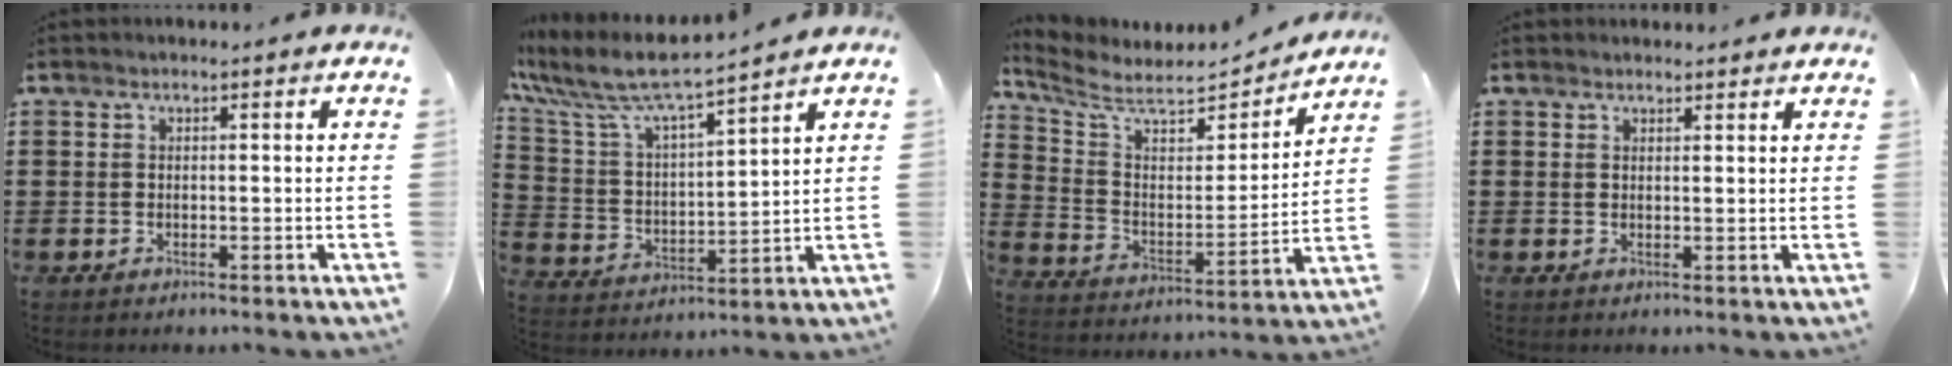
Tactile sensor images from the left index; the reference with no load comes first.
{"total": 8.4, "force": [7.6, 0.7, 3.7], "torque": [-0.107, -0.045, 0.126]}
{"total": 6.9, "force": [6.3, 1.7, 2.3], "torque": [-0.079, -0.048, 0.106]}
{"total": 1.4, "force": [1.4, 0.2, 0.2], "torque": [-0.006, 0.001, 0.027]}